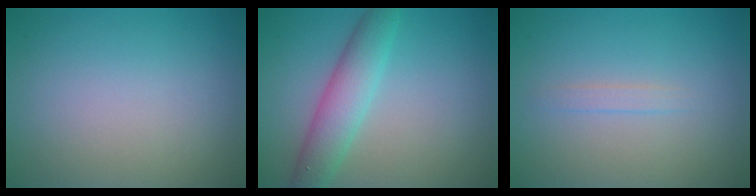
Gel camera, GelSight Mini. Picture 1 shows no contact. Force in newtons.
{"total": 4.3, "press": 4.3, "slide": 0.2}
{"total": 0.9, "press": 0.8, "slide": 0.1}